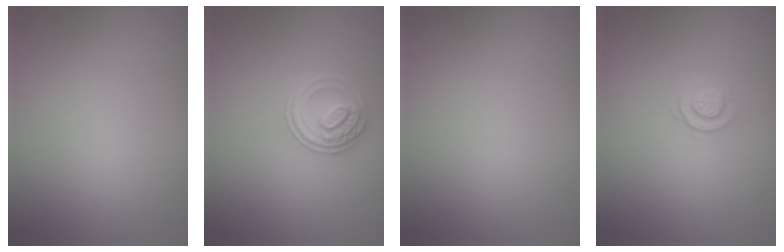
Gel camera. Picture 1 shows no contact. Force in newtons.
{"total": 2.7, "press": 2.6, "slide": 0.7}
{"total": 0.0}
{"total": 1.1, "press": 0.7, "slide": 0.9}